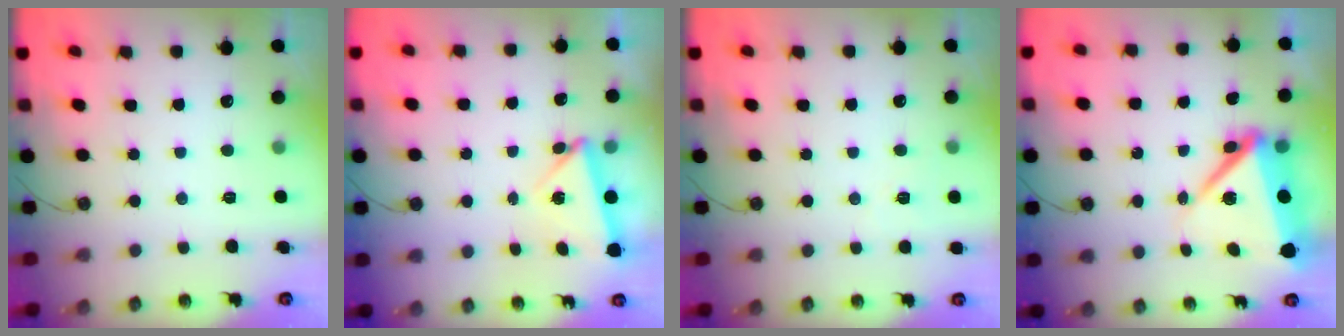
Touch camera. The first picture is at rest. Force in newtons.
{"total": 5.4, "press": 5.4, "slide": 0.7}
{"total": 3.2, "press": 3.1, "slide": 0.8}
{"total": 11.8, "press": 11.6, "slide": 1.9}